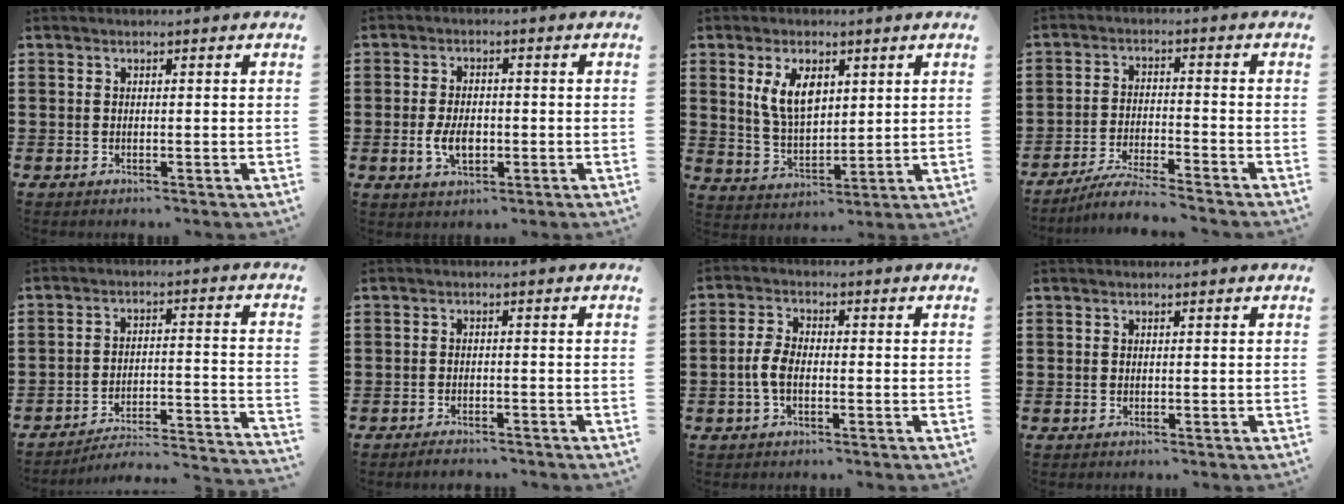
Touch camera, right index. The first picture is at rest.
{"total": 4.4, "force": [-0.9, 2.4, 3.5], "torque": [-0.077, -0.001, -0.017]}
{"total": 7.2, "force": [2.9, 3.6, 5.4], "torque": [-0.125, 0.007, 0.051]}
{"total": 5.1, "force": [-4.9, -0.3, 1.5], "torque": [-0.040, -0.012, -0.099]}
{"total": 3.2, "force": [-2.9, 0.1, 1.4], "torque": [-0.035, -0.020, -0.068]}
{"total": 1.6, "force": [-1.6, 0.2, 0.2], "torque": [-0.007, 0.002, -0.032]}
{"total": 3.9, "force": [-1.0, 2.0, 3.2], "torque": [-0.086, -0.005, -0.027]}
{"total": 0.0}